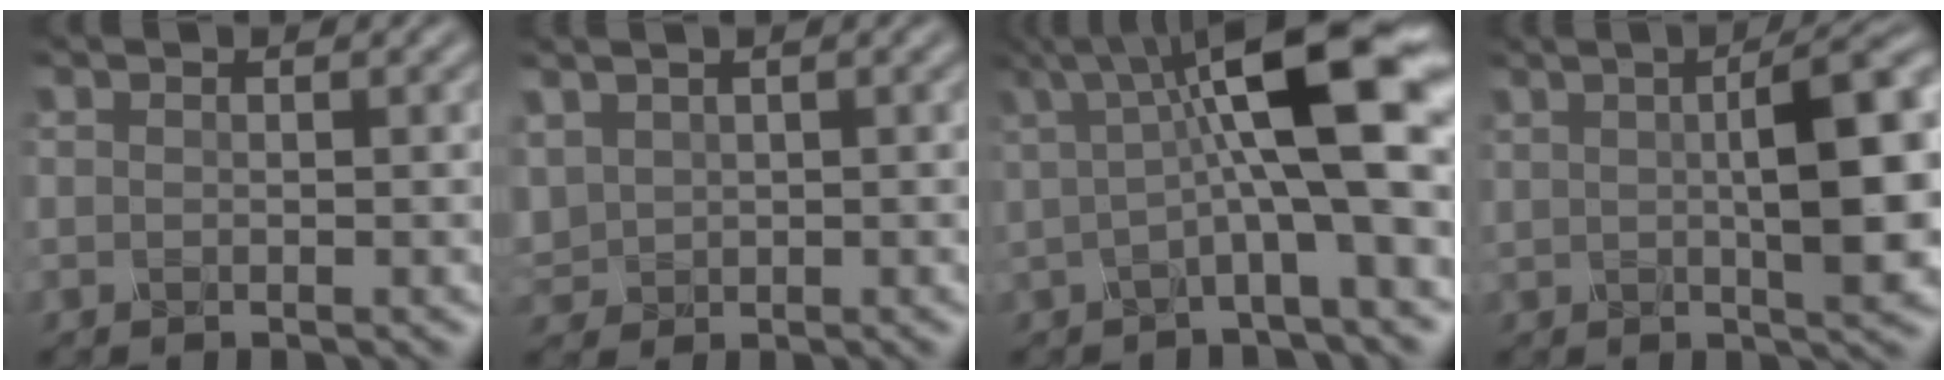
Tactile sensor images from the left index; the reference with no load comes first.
{"total": 2.3, "force": [1.0, 1.9, 0.8], "torque": [-0.028, 0.001, 0.022]}
{"total": 10.9, "force": [1.9, 2.5, 10.5], "torque": [-0.150, 0.019, 0.025]}
{"total": 9.3, "force": [1.5, 2.7, 8.8], "torque": [-0.112, 0.013, 0.025]}